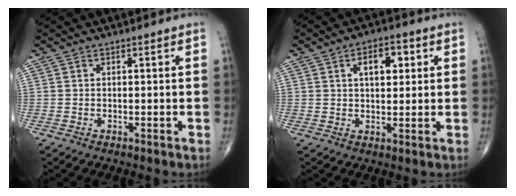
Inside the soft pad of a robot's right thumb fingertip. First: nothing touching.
{"total": 6.8, "force": [2.1, 3.7, 5.3], "torque": [-0.058, 0.002, 0.030]}